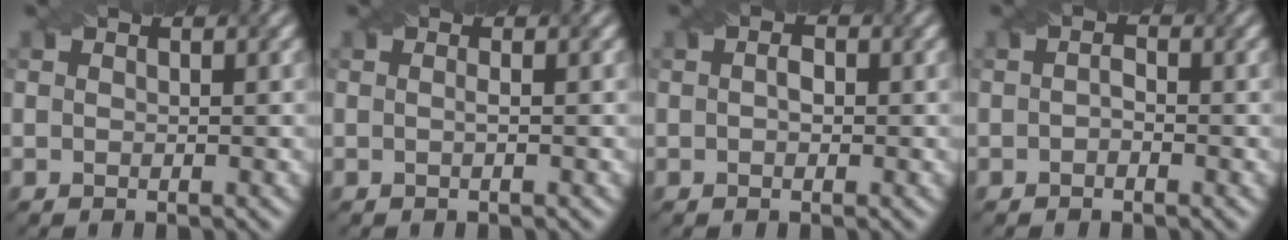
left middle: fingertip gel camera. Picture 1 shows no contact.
{"total": 0.7, "force": [-0.1, 0.1, 0.7], "torque": [-0.012, -0.004, -0.006]}
{"total": 1.5, "force": [0.1, 0.9, 1.1], "torque": [-0.014, 0.000, -0.004]}
{"total": 1.0, "force": [-0.3, 0.6, 0.8], "torque": [-0.017, 0.002, -0.008]}